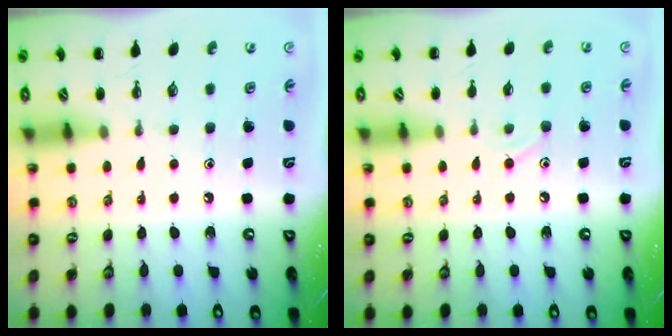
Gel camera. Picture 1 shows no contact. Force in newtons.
{"total": 7.0, "press": 6.6, "slide": 2.3}